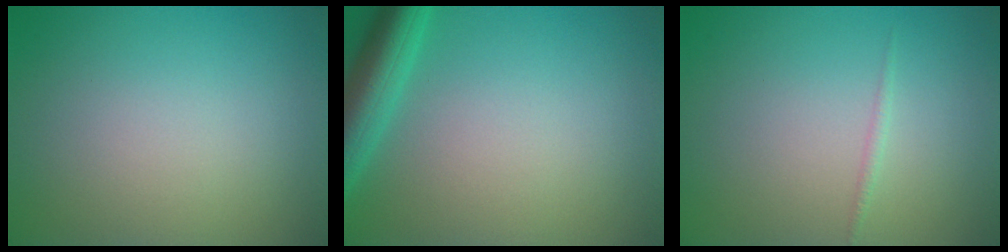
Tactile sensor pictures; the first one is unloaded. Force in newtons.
{"total": 5.1, "press": 5.1, "slide": 0.3}
{"total": 0.6, "press": 0.6, "slide": 0.0}